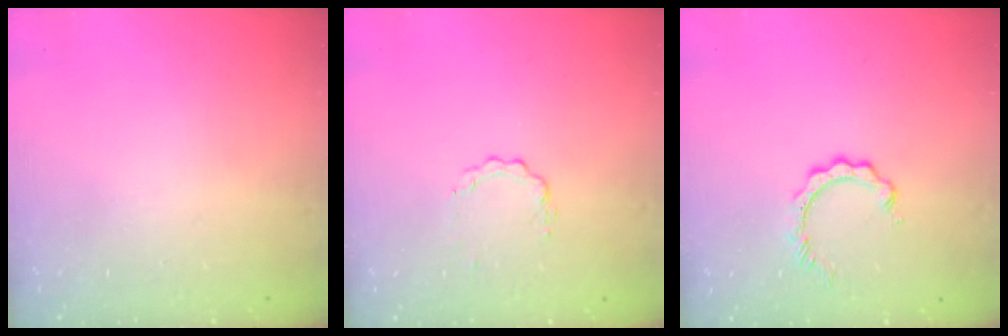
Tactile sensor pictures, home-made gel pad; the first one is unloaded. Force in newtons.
{"total": 3.3, "press": 3.3, "slide": 0.3}
{"total": 2.8, "press": 2.8, "slide": 0.5}